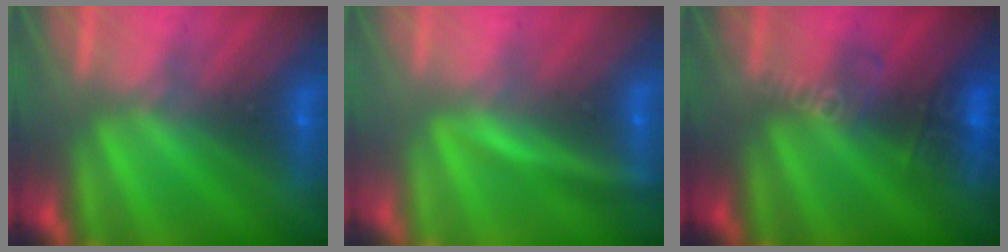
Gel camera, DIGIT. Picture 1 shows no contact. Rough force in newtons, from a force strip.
{"total": 2.8}
{"total": 2.7}